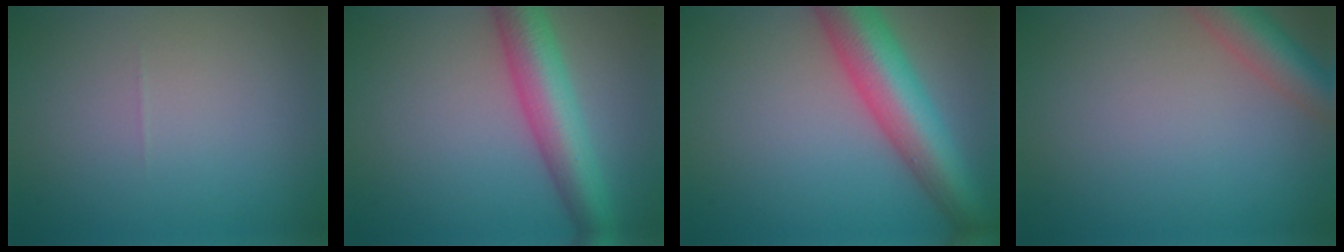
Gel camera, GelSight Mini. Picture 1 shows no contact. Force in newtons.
{"total": 7.0, "press": 7.0, "slide": 0.1}
{"total": 9.1, "press": 9.1, "slide": 0.3}
{"total": 4.8, "press": 4.8, "slide": 0.3}